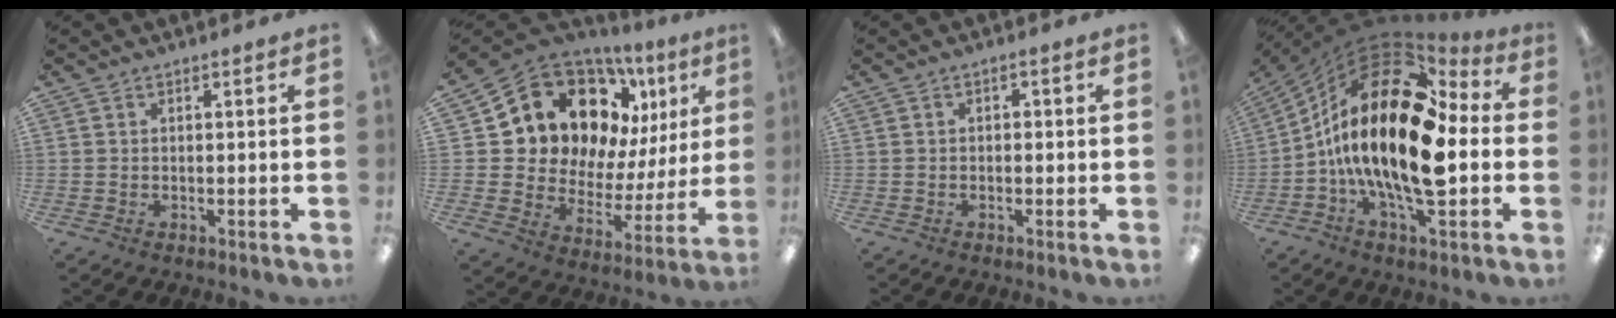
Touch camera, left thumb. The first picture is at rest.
{"total": 17.1, "force": [11.2, 10.6, 7.3], "torque": [-0.133, -0.085, 0.213]}
{"total": 1.3, "force": [-0.6, 0.9, 0.7], "torque": [-0.014, 0.007, -0.014]}
{"total": 25.7, "force": [-0.9, 10.9, 23.2], "torque": [-0.496, -0.013, -0.024]}